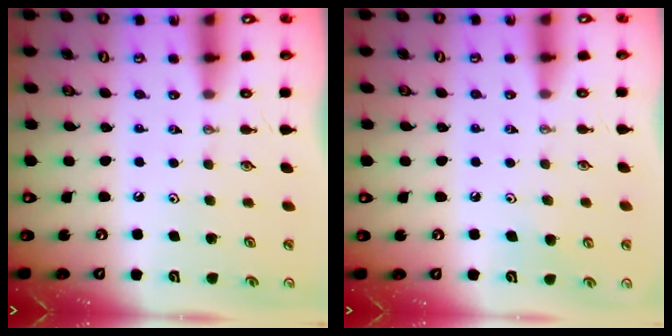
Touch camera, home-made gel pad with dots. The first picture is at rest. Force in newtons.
{"total": 4.9, "press": 4.5, "slide": 1.9}